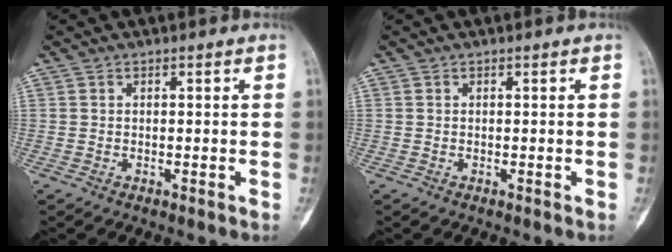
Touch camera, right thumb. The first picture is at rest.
{"total": 0.0}